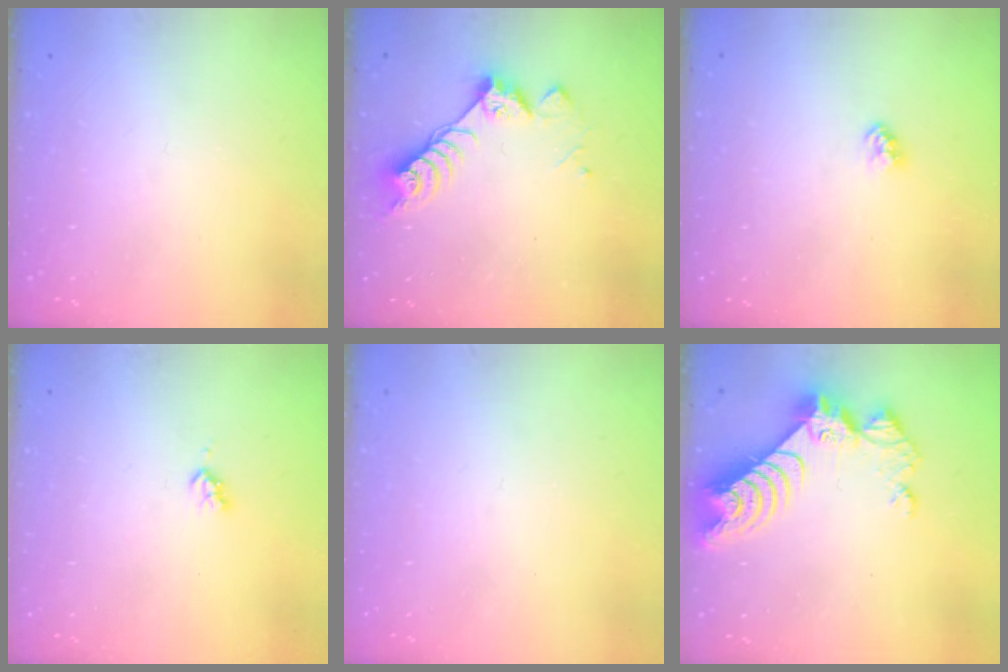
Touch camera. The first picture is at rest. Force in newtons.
{"total": 8.3, "press": 8.2, "slide": 0.7}
{"total": 2.4, "press": 2.4, "slide": 0.1}
{"total": 3.1, "press": 3.0, "slide": 0.5}
{"total": 0.5, "press": 0.5, "slide": 0.1}
{"total": 11.1, "press": 11.0, "slide": 1.0}